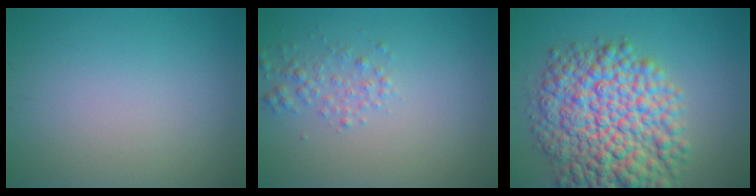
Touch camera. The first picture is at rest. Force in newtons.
{"total": 1.9, "press": 1.9, "slide": 0.1}
{"total": 12.1, "press": 12.1, "slide": 0.3}